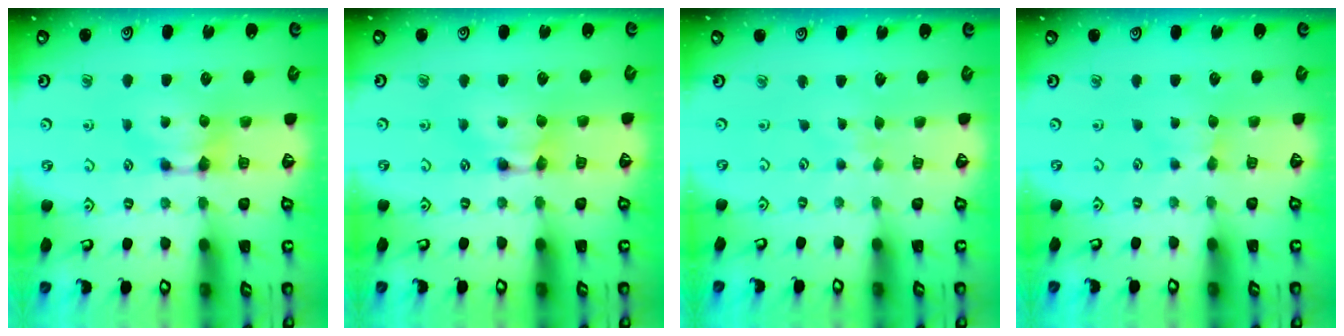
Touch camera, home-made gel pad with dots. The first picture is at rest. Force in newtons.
{"total": 1.6, "press": 1.6, "slide": 0.2}
{"total": 4.2, "press": 4.1, "slide": 0.3}
{"total": 1.7, "press": 1.6, "slide": 0.4}